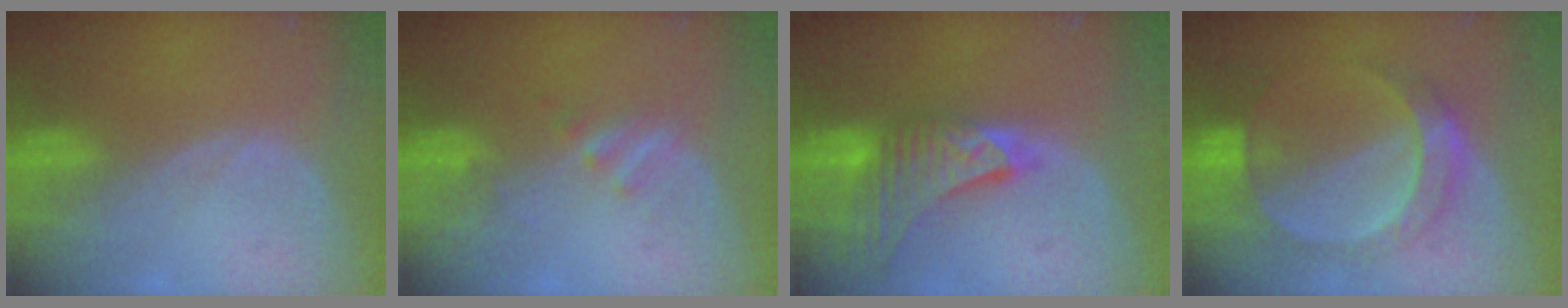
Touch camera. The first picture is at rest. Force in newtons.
{"total": 1.9, "press": 1.9, "slide": 0.3}
{"total": 9.1, "press": 8.3, "slide": 3.8}
{"total": 7.1, "press": 7.0, "slide": 0.5}